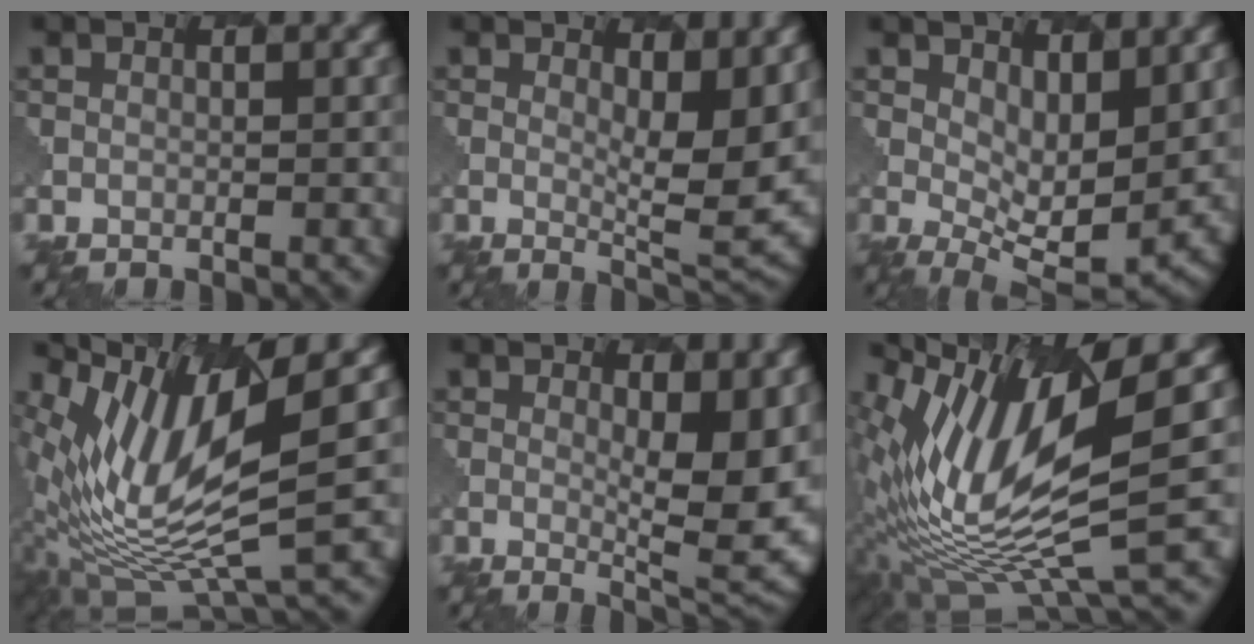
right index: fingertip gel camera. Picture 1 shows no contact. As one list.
[{"total": 6.3, "force": [1.5, 2.0, 5.7], "torque": [-0.088, -0.016, 0.029]}, {"total": 5.9, "force": [1.7, 2.7, 5.0], "torque": [-0.085, -0.012, 0.033]}, {"total": 10.9, "force": [3.7, 2.7, 9.9], "torque": [-0.202, -0.004, 0.076]}, {"total": 7.9, "force": [1.0, 2.6, 7.4], "torque": [-0.108, -0.017, 0.021]}, {"total": 11.5, "force": [2.8, 3.0, 10.7], "torque": [-0.215, -0.004, 0.064]}]